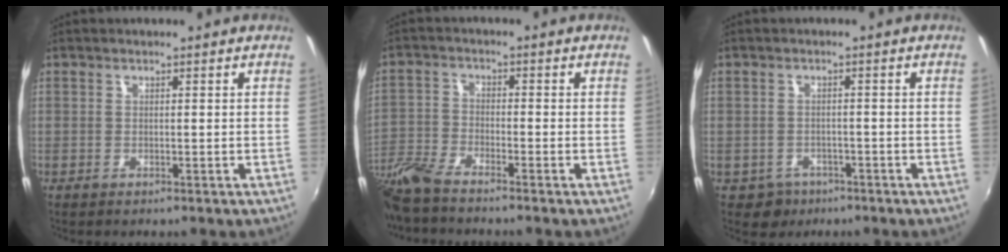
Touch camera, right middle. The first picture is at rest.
{"total": 9.0, "force": [-7.8, 1.2, 4.3], "torque": [-0.109, -0.016, -0.164]}
{"total": 4.0, "force": [-2.2, 3.2, 0.6], "torque": [-0.024, 0.001, -0.028]}